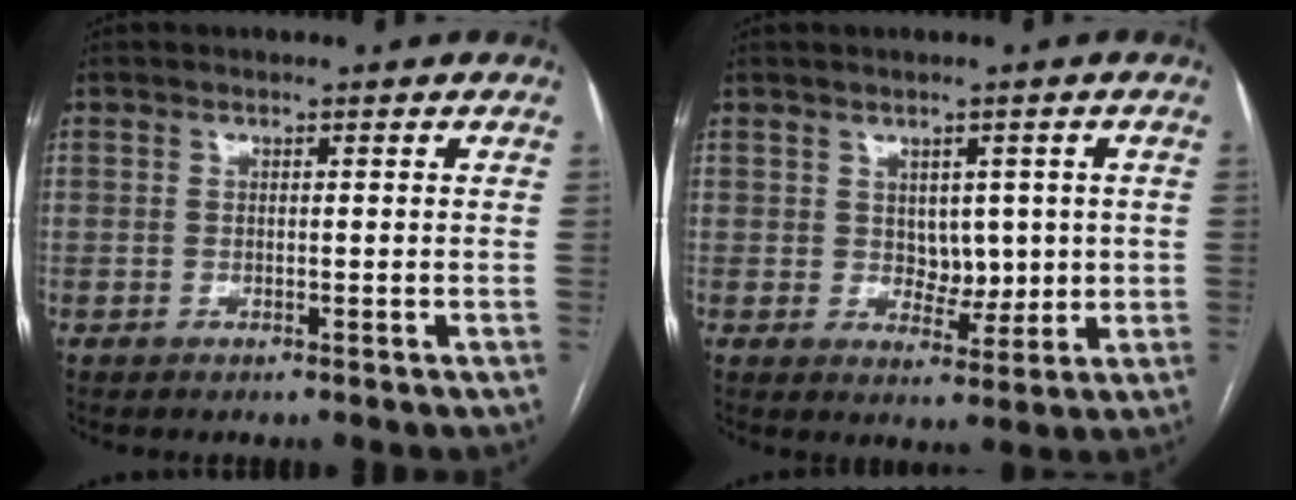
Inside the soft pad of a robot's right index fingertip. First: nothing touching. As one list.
[{"total": 4.5, "force": [0.6, 2.9, 3.4], "torque": [-0.042, 0.001, 0.018]}]